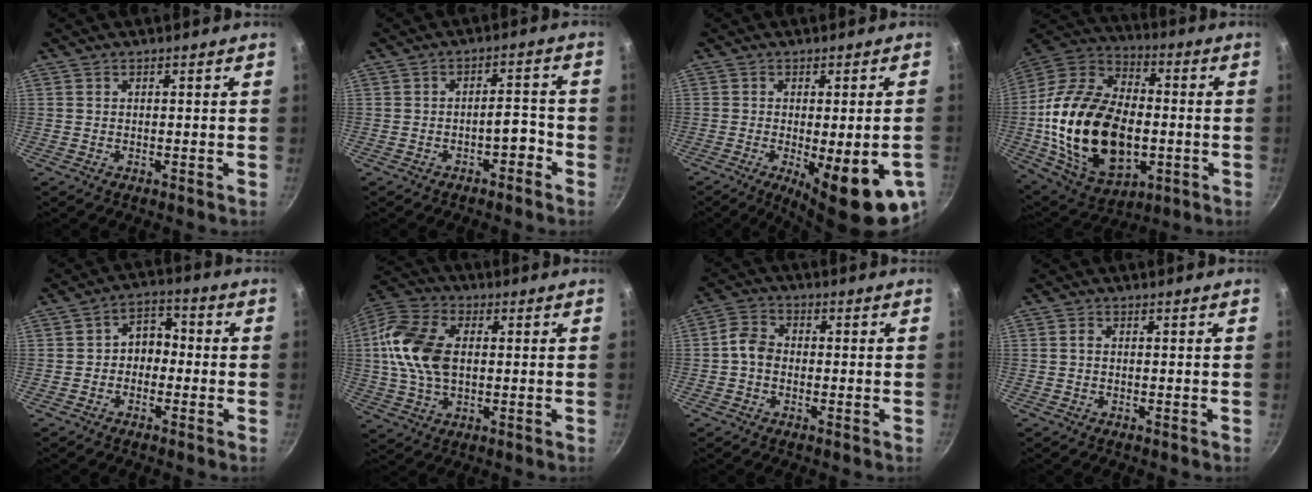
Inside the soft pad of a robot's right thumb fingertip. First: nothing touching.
{"total": 3.9, "force": [-2.2, 1.7, 2.7], "torque": [-0.021, 0.032, -0.027]}
{"total": 16.2, "force": [-5.6, 4.4, 14.6], "torque": [-0.170, -0.013, -0.062]}
{"total": 28.4, "force": [-3.2, 17.7, 22.0], "torque": [-0.393, 0.023, -0.049]}
{"total": 5.7, "force": [-0.9, 4.4, 3.4], "torque": [-0.009, 0.025, -0.027]}
{"total": 14.9, "force": [1.2, 9.6, 11.4], "torque": [-0.210, 0.017, 0.007]}
{"total": 4.7, "force": [-0.8, 3.7, 2.8], "torque": [-0.041, 0.020, -0.029]}
{"total": 1.0, "force": [-0.1, 0.7, 0.7], "torque": [-0.013, 0.005, -0.002]}